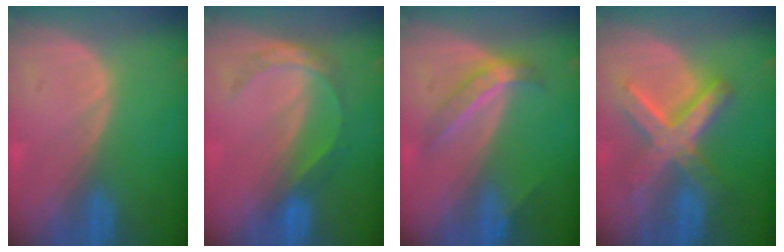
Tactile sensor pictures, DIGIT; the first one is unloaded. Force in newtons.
{"total": 5.2, "press": 4.6, "slide": 2.5}
{"total": 4.4, "press": 4.3, "slide": 0.8}
{"total": 8.7, "press": 8.7, "slide": 0.8}